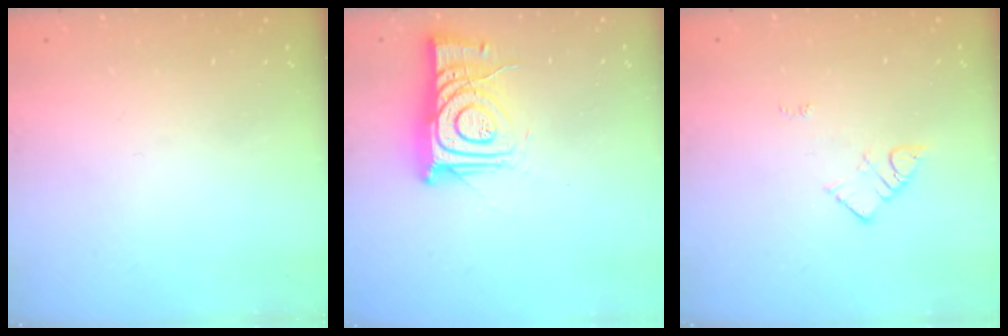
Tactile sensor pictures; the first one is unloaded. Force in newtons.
{"total": 12.7, "press": 12.7, "slide": 0.6}
{"total": 3.1, "press": 3.1, "slide": 0.2}